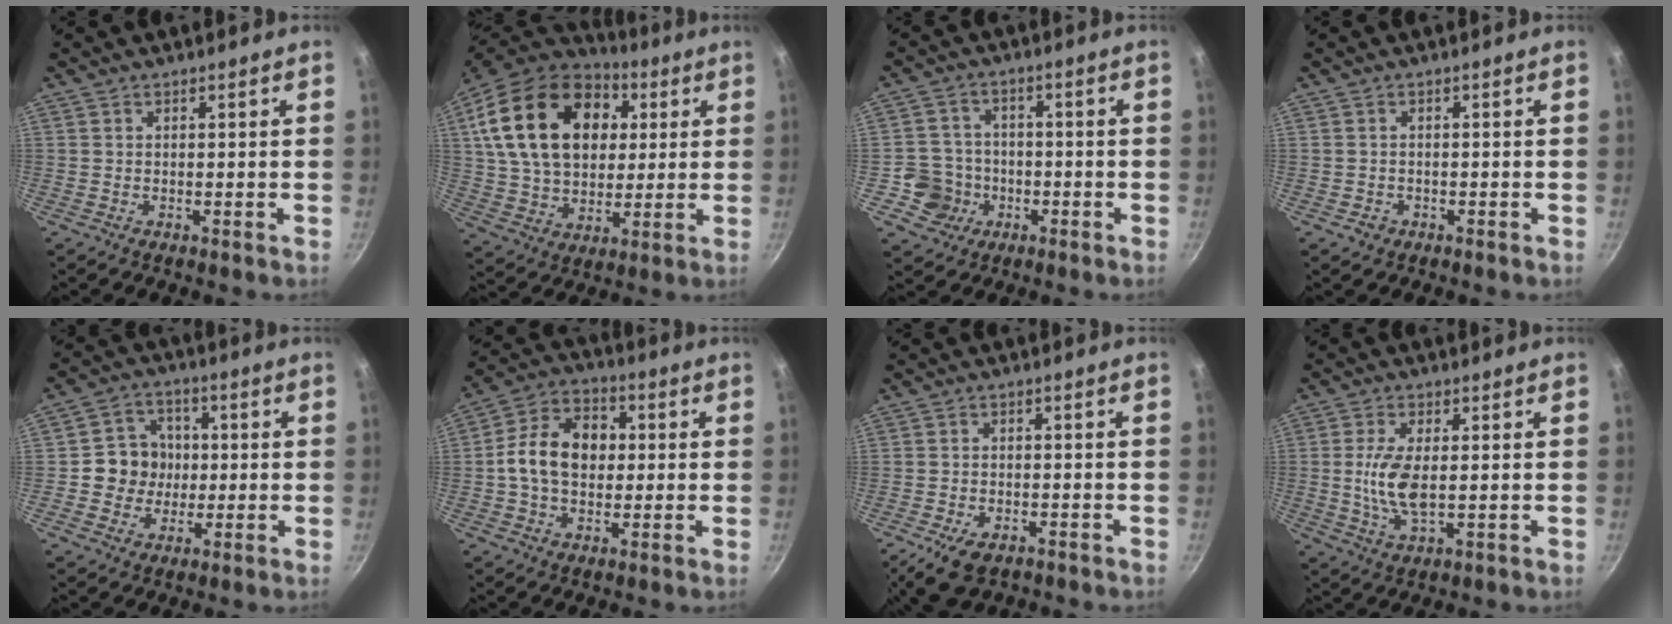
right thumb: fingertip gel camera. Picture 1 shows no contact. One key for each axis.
{"total": 26.3, "fx": 7.1, "fy": 18.0, "fz": 17.8, "tx": -0.302, "ty": 0.005, "tz": 0.124}
{"total": 7.4, "fx": -2.4, "fy": 7.0, "fz": 1.0, "tx": 0.010, "ty": 0.034, "tz": -0.043}
{"total": 1.6, "fx": -0.7, "fy": 1.3, "fz": 0.4, "tx": -0.009, "ty": 0.007, "tz": -0.003}
{"total": 8.7, "fx": -0.2, "fy": 8.1, "fz": 3.1, "tx": -0.011, "ty": 0.015, "tz": -0.017}
{"total": 13.0, "fx": 0.3, "fy": 9.4, "fz": 8.9, "tx": -0.122, "ty": 0.025, "tz": -0.012}
{"total": 7.1, "fx": -3.9, "fy": 4.0, "fz": 4.4, "tx": -0.076, "ty": 0.010, "tz": -0.061}
{"total": 8.0, "fx": 0.0, "fy": 3.6, "fz": 7.2, "tx": -0.149, "ty": -0.005, "tz": 0.000}